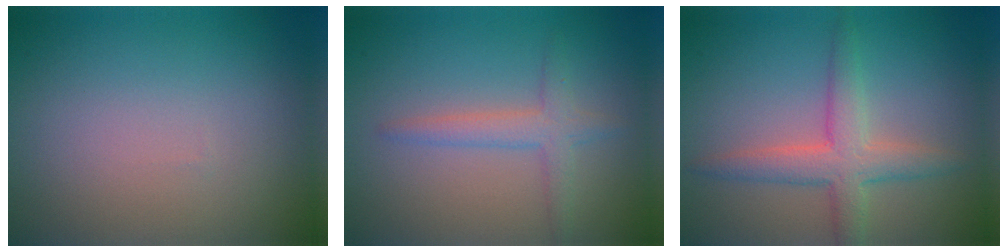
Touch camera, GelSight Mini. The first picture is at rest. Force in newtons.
{"total": 2.4, "press": 2.4, "slide": 0.1}
{"total": 3.9, "press": 3.9, "slide": 0.1}